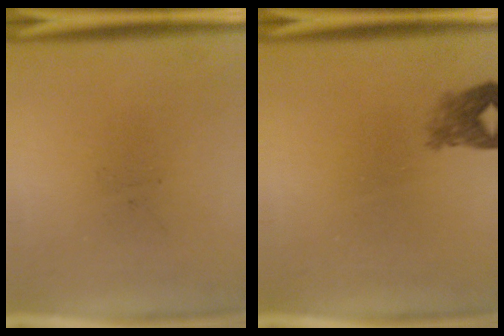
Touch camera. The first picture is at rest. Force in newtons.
{"total": 2.4}